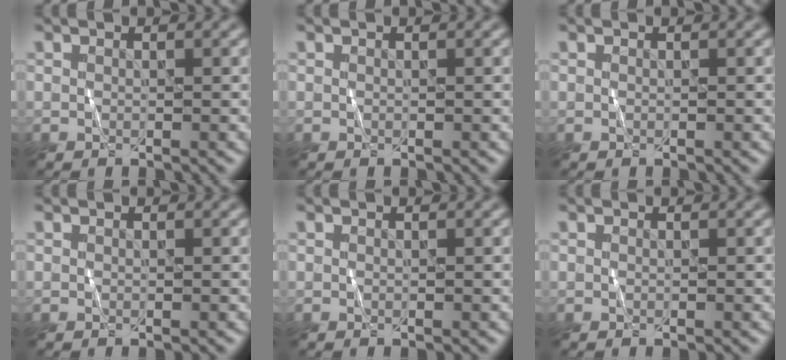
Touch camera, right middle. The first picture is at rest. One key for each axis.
{"total": 0.0}
{"total": 0.0}
{"total": 0.0}
{"total": 0.0}
{"total": 0.0}